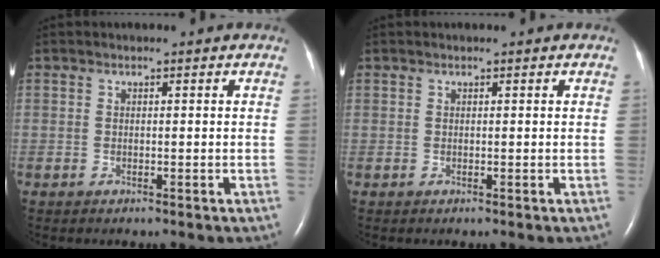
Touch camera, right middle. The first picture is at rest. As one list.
[{"total": 0.0}]